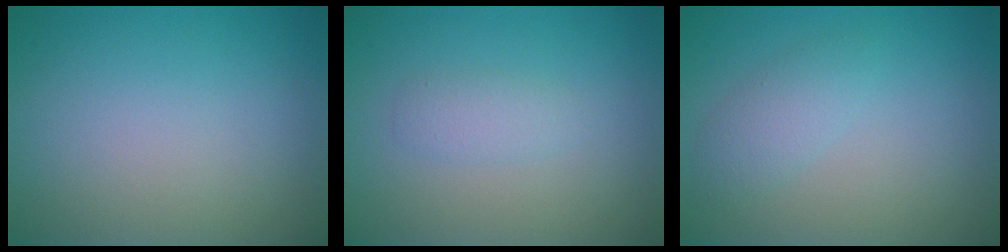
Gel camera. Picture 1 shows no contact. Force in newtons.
{"total": 1.4, "press": 1.4, "slide": 0.0}
{"total": 1.9, "press": 1.9, "slide": 0.1}